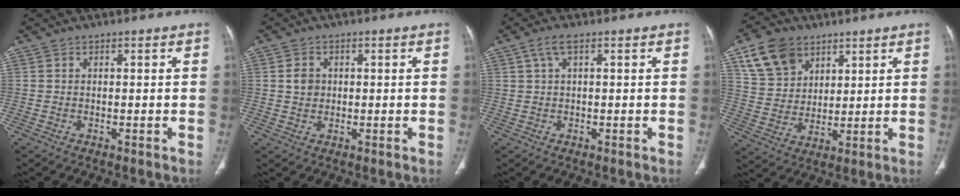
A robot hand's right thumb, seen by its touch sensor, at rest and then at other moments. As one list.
[{"total": 3.0, "force": [0.3, 2.6, 1.5], "torque": [-0.014, 0.003, 0.004]}, {"total": 2.8, "force": [1.2, 1.0, 2.4], "torque": [-0.057, 0.013, 0.028]}, {"total": 11.7, "force": [6.6, 8.2, 5.1], "torque": [-0.072, -0.019, 0.131]}]